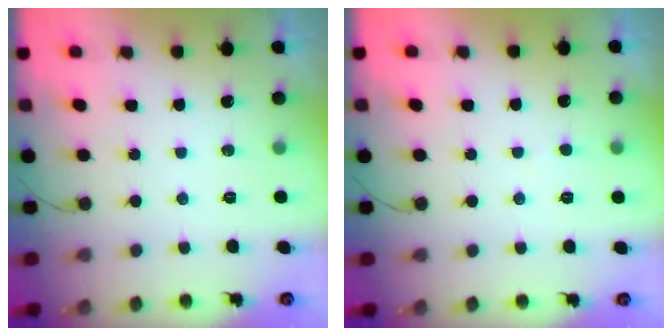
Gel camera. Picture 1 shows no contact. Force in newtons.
{"total": 2.4, "press": 2.4, "slide": 0.2}